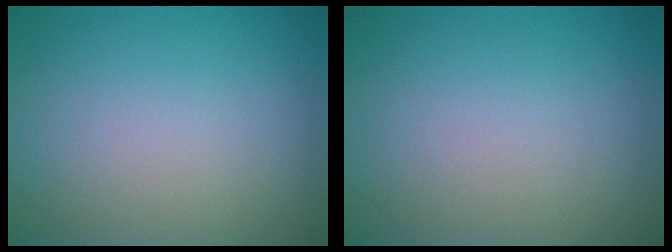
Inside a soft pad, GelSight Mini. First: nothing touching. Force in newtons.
{"total": 0.0}